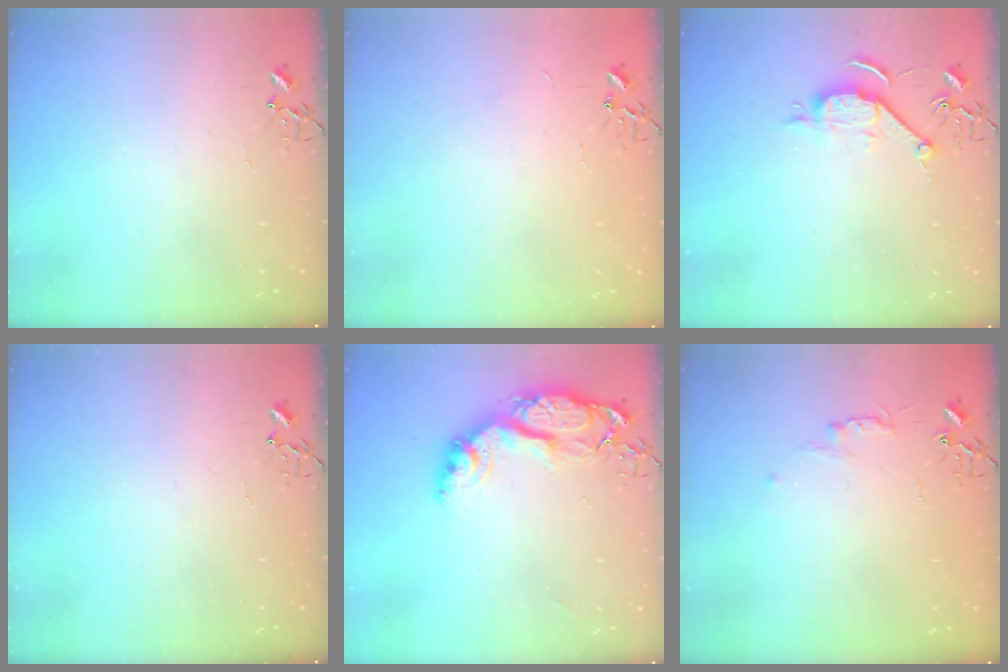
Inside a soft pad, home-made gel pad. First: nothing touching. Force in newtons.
{"total": 2.4, "press": 2.4, "slide": 0.3}
{"total": 7.9, "press": 7.9, "slide": 0.9}
{"total": 0.0}
{"total": 15.4, "press": 15.3, "slide": 1.2}
{"total": 4.8, "press": 4.7, "slide": 0.6}